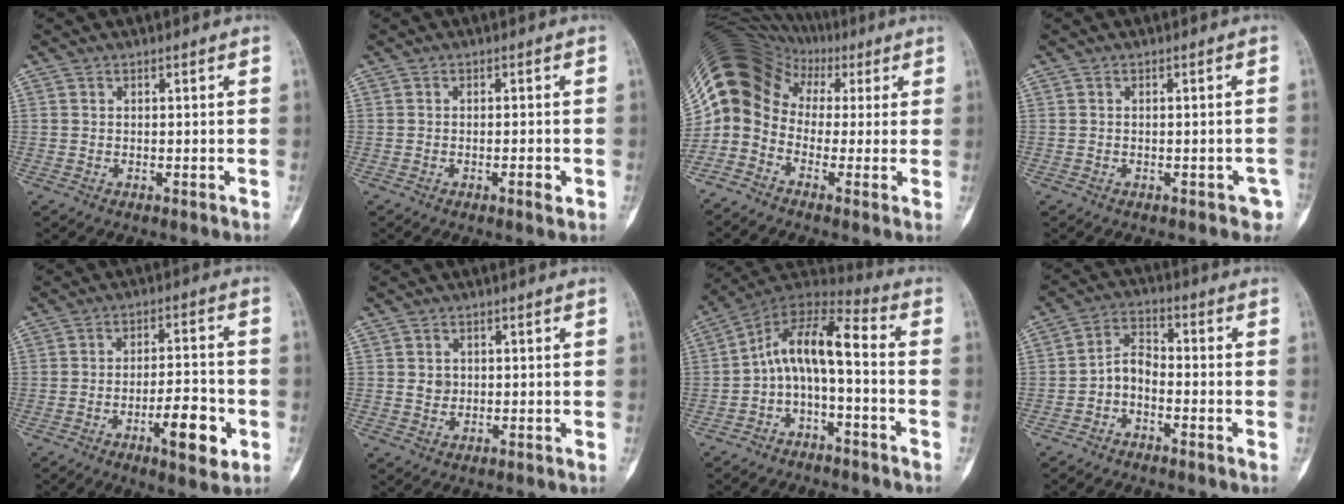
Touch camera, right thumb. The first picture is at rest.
{"total": 2.1, "force": [-0.8, 0.6, 1.8], "torque": [-0.031, 0.000, -0.012]}
{"total": 12.5, "force": [-0.3, 10.8, 6.4], "torque": [-0.109, 0.063, -0.017]}
{"total": 2.6, "force": [-1.5, 1.4, 1.6], "torque": [-0.008, 0.012, -0.015]}
{"total": 10.0, "force": [-4.0, 3.4, 8.6], "torque": [-0.122, 0.020, -0.060]}
{"total": 2.2, "force": [0.4, 1.9, 1.0], "torque": [-0.008, 0.000, 0.011]}
{"total": 11.3, "force": [-3.0, 4.5, 10.0], "torque": [-0.178, 0.093, -0.061]}
{"total": 4.9, "force": [-2.2, 2.8, 3.3], "torque": [-0.056, 0.032, -0.052]}